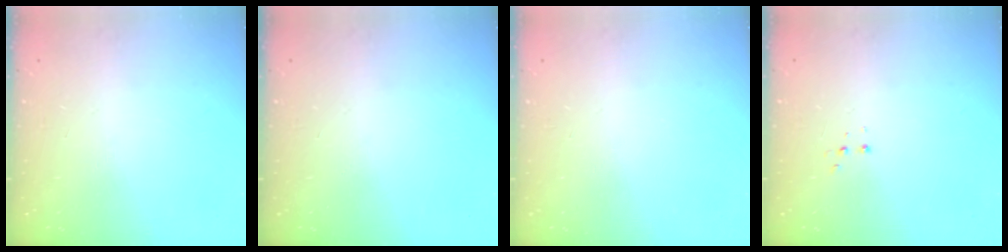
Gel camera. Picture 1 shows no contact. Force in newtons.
{"total": 0.0}
{"total": 0.0}
{"total": 3.0, "press": 2.9, "slide": 0.7}